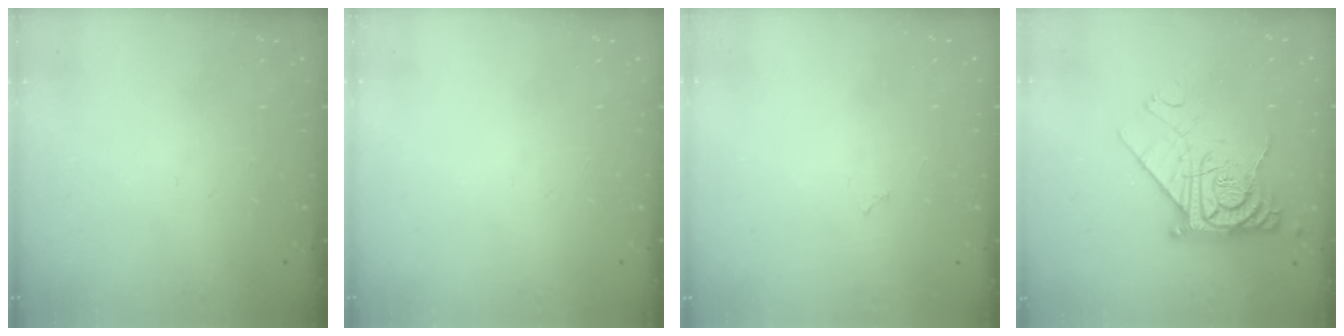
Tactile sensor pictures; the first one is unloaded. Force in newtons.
{"total": 0.0}
{"total": 1.8, "press": 1.8, "slide": 0.3}
{"total": 13.8, "press": 13.7, "slide": 1.3}